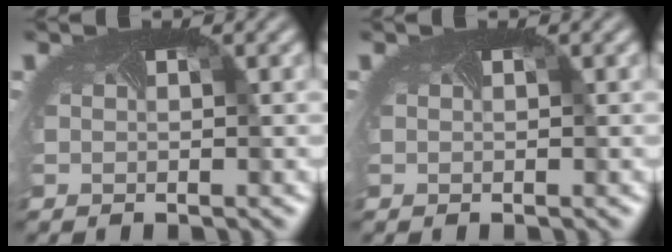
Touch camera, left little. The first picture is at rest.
{"total": 0.0}